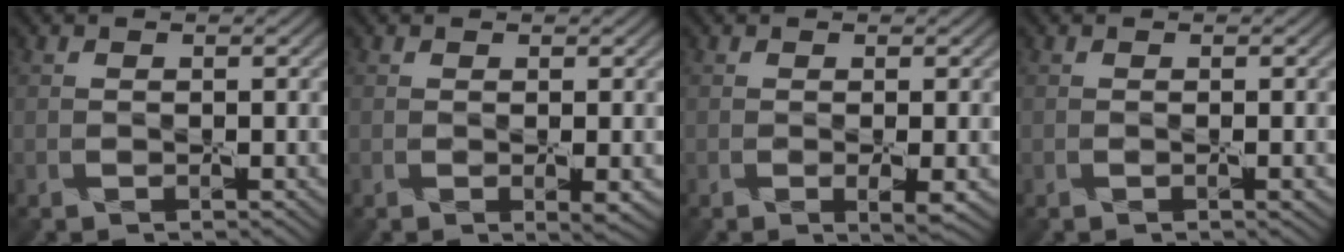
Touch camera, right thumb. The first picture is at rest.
{"total": 1.4, "force": [0.1, 0.2, 1.4], "torque": [-0.026, -0.004, 0.001]}
{"total": 1.7, "force": [-0.2, 0.2, 1.7], "torque": [-0.036, -0.005, -0.003]}
{"total": 0.8, "force": [-0.1, 0.0, 0.8], "torque": [-0.014, -0.001, -0.001]}